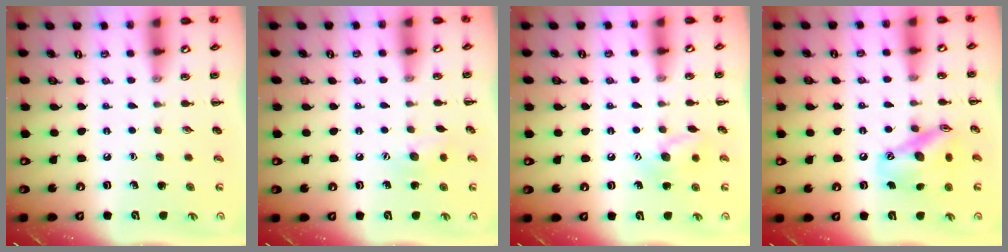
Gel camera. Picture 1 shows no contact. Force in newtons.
{"total": 7.9, "press": 7.8, "slide": 1.4}
{"total": 10.0, "press": 9.9, "slide": 1.7}
{"total": 14.0, "press": 13.7, "slide": 3.0}